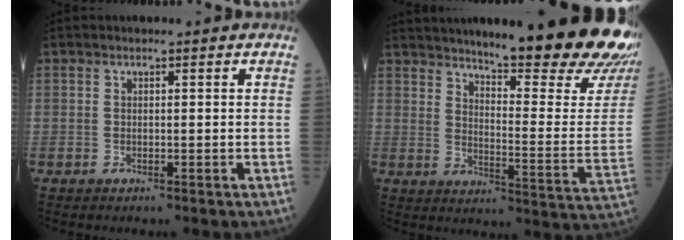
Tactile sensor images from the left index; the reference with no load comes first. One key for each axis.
{"total": 24.9, "fx": 21.0, "fy": 1.5, "fz": 13.3, "tx": -0.197, "ty": -0.085, "tz": 0.264}